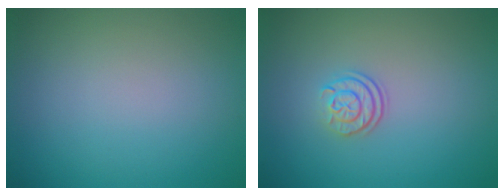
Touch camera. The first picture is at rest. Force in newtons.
{"total": 2.4, "press": 1.8, "slide": 1.5}